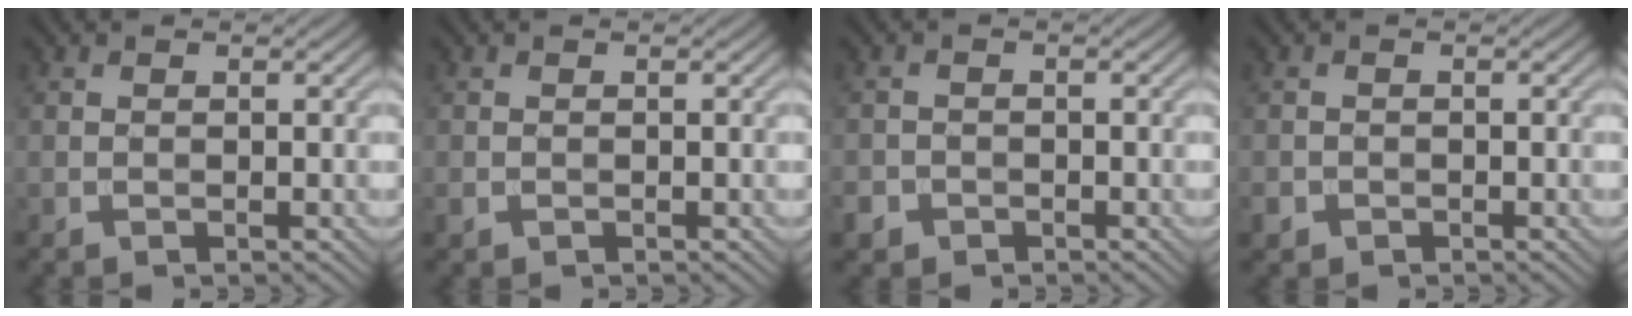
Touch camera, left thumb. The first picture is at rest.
{"total": 0.7, "force": [-0.3, 0.6, 0.3], "torque": [-0.007, -0.006, -0.005]}
{"total": 2.2, "force": [-1.3, 1.7, 0.5], "torque": [-0.011, -0.008, -0.031]}
{"total": 1.4, "force": [-0.8, 1.1, 0.3], "torque": [-0.007, -0.007, -0.019]}